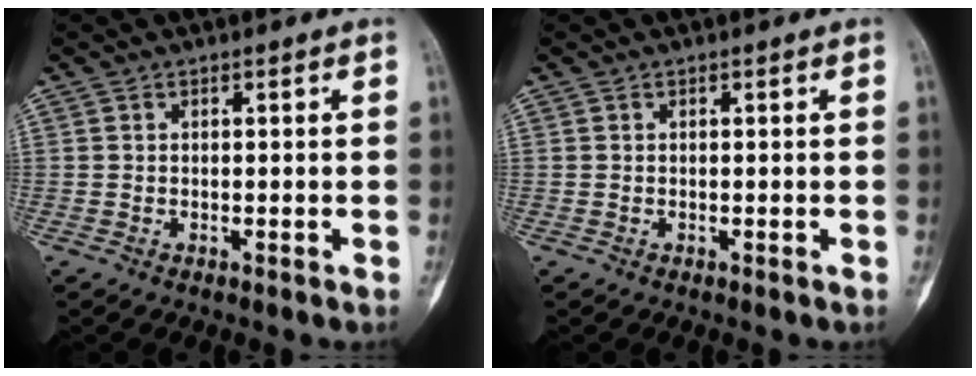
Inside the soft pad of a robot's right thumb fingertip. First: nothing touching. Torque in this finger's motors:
{"motor_torque": [0.00, 0.00, 0.03, -0.04, 0.00]}